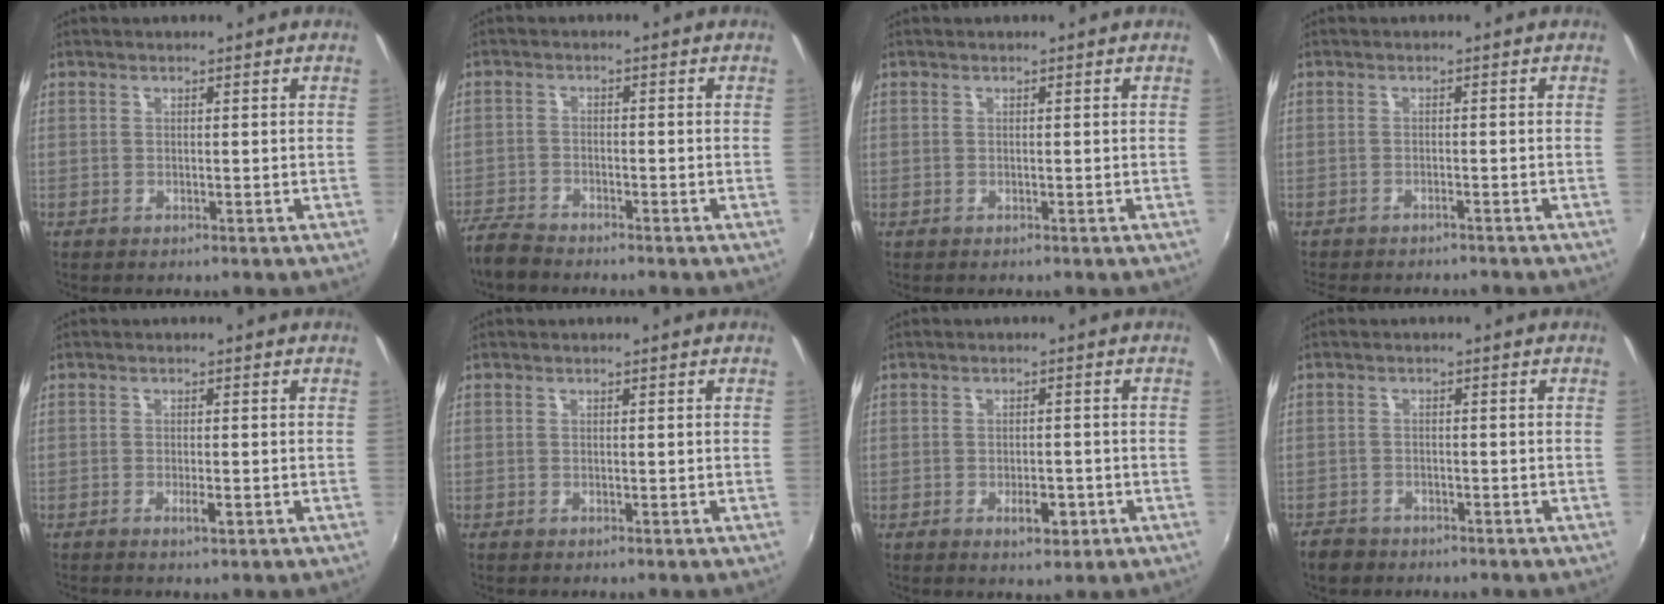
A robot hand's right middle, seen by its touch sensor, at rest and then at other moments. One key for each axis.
{"total": 5.1, "fx": -4.8, "fy": 0.9, "fz": 1.5, "tx": -0.048, "ty": -0.016, "tz": -0.097}
{"total": 0.0}
{"total": 4.7, "fx": -4.3, "fy": 0.9, "fz": 1.7, "tx": -0.048, "ty": -0.012, "tz": -0.065}
{"total": 1.5, "fx": -0.8, "fy": 0.1, "fz": 1.3, "tx": -0.026, "ty": 0.000, "tz": -0.012}
{"total": 0.0}
{"total": 3.7, "fx": -1.7, "fy": 1.7, "fz": 2.8, "tx": -0.051, "ty": -0.003, "tz": -0.019}
{"total": 4.0, "fx": -3.2, "fy": 2.2, "fz": 1.1, "tx": -0.041, "ty": -0.003, "tz": -0.057}